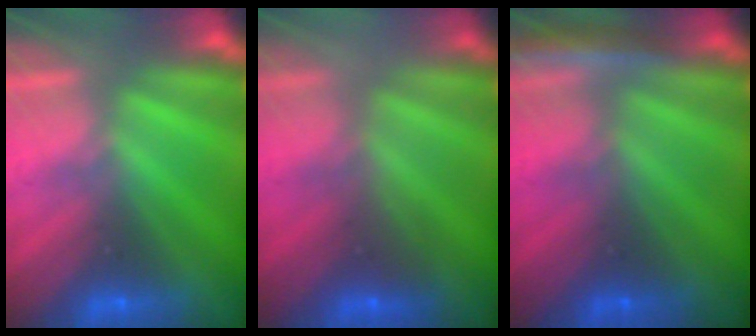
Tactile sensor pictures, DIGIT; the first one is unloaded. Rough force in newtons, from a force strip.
{"total": 2.0}
{"total": 2.0}